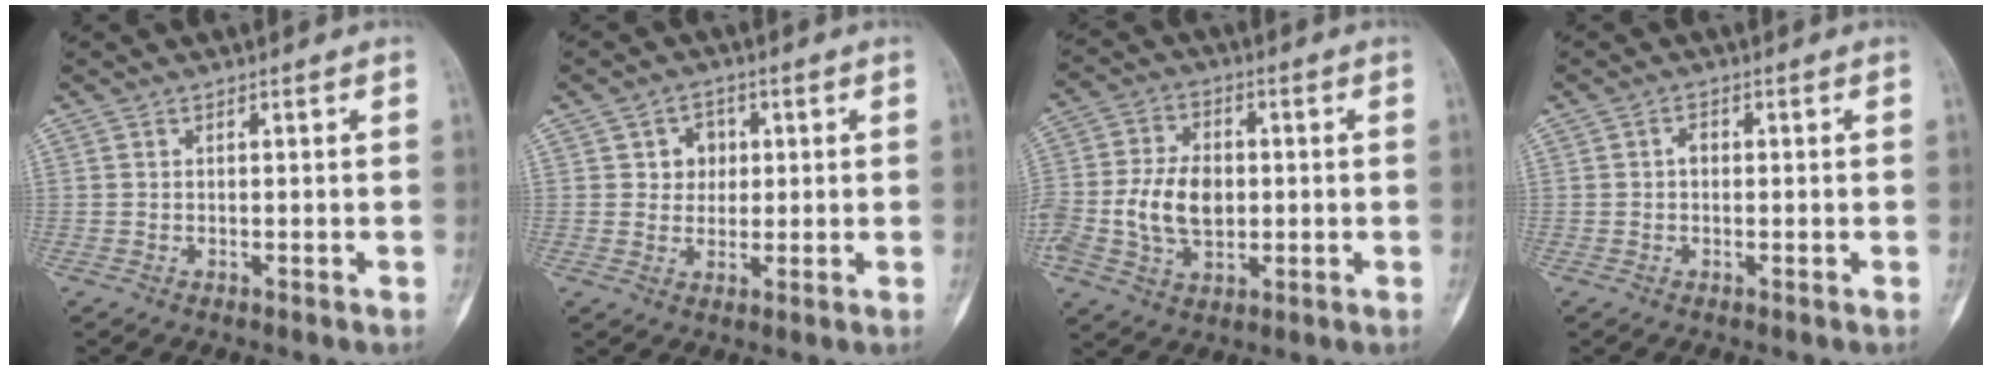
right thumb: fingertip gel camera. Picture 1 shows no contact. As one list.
[{"total": 4.9, "force": [1.0, 4.3, 2.0], "torque": [0.006, 0.003, 0.011]}, {"total": 12.1, "force": [-1.2, 8.4, 8.6], "torque": [-0.153, 0.015, -0.019]}, {"total": 1.8, "force": [-0.1, 1.4, 1.0], "torque": [-0.006, 0.005, -0.006]}]